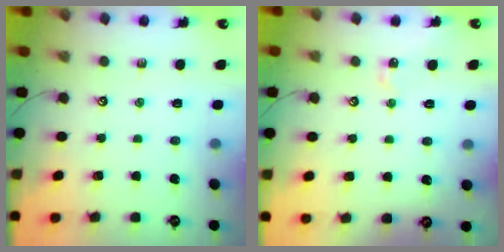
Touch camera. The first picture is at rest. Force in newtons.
{"total": 3.3, "press": 3.2, "slide": 0.5}